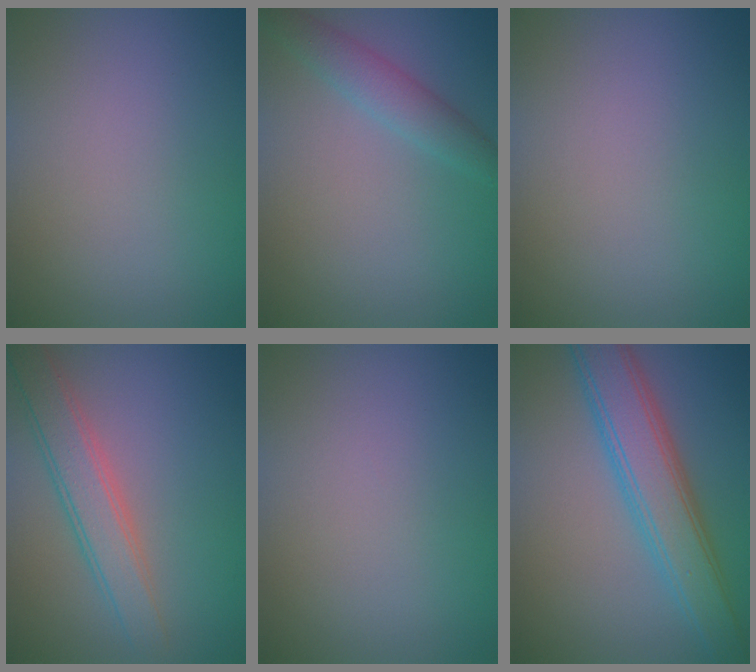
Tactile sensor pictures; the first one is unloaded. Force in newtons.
{"total": 2.4, "press": 2.4, "slide": 0.0}
{"total": 0.0}
{"total": 4.0, "press": 4.0, "slide": 0.1}
{"total": 0.0}
{"total": 5.8, "press": 5.8, "slide": 0.1}